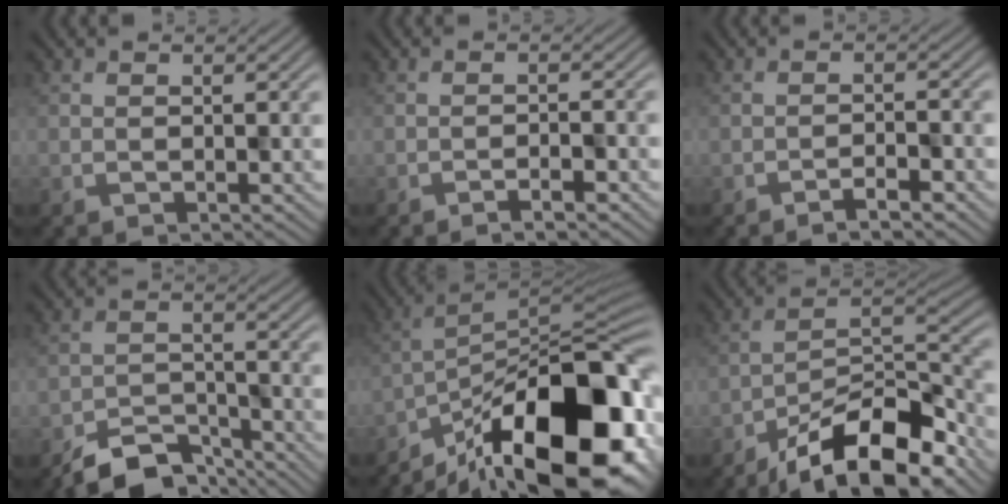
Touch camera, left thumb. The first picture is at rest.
{"total": 2.3, "force": [-1.6, 0.2, 1.6], "torque": [-0.028, 0.005, -0.030]}
{"total": 2.6, "force": [-1.9, 0.3, 1.7], "torque": [-0.030, 0.006, -0.037]}
{"total": 6.3, "force": [-5.3, 2.4, 2.4], "torque": [-0.037, -0.006, -0.102]}
{"total": 19.7, "force": [-11.6, 7.3, 14.2], "torque": [-0.209, -0.011, -0.200]}
{"total": 14.1, "force": [-9.5, 4.8, 9.2], "torque": [-0.150, -0.005, -0.181]}